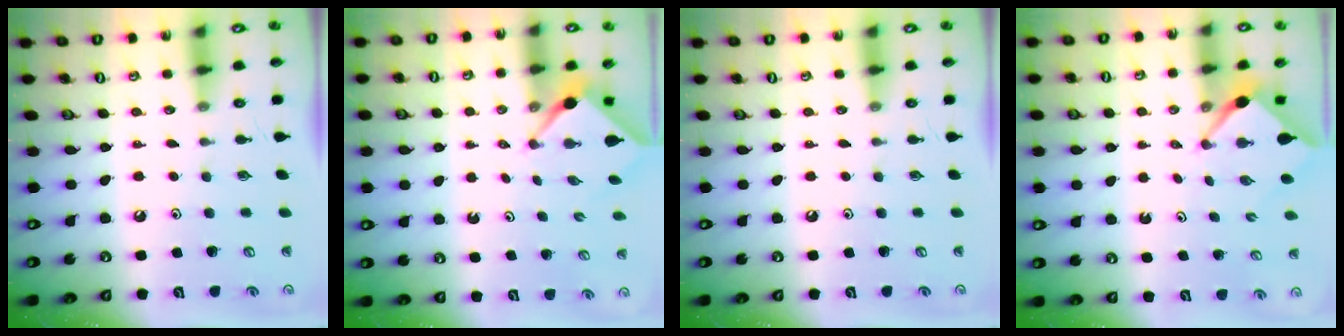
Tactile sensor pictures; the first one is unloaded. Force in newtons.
{"total": 2.4, "press": 2.4, "slide": 0.3}
{"total": 0.0}
{"total": 2.6, "press": 2.6, "slide": 0.3}